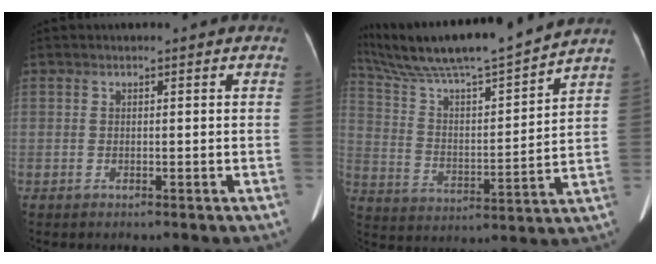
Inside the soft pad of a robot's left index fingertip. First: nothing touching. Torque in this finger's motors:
{"motor_torque": [0.46, -0.99, 0.07, 0.03]}